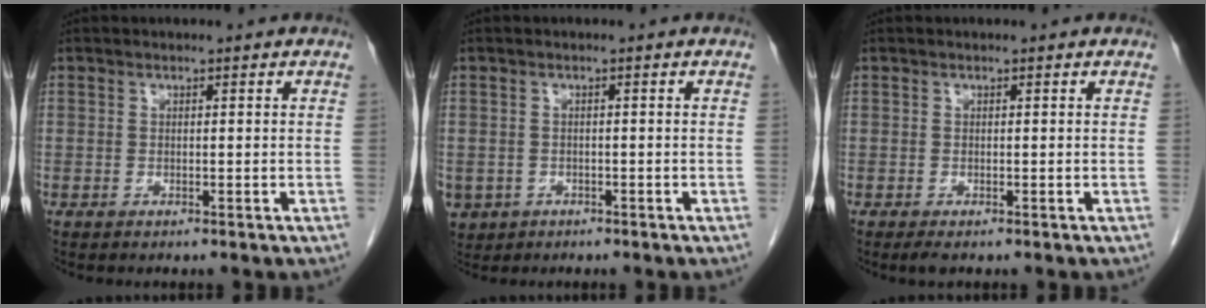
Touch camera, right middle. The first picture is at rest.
{"total": 4.6, "force": [-2.3, 3.8, 1.1], "torque": [-0.022, 0.002, -0.034]}
{"total": 1.0, "force": [-0.7, 0.3, 0.7], "torque": [-0.013, -0.004, -0.008]}